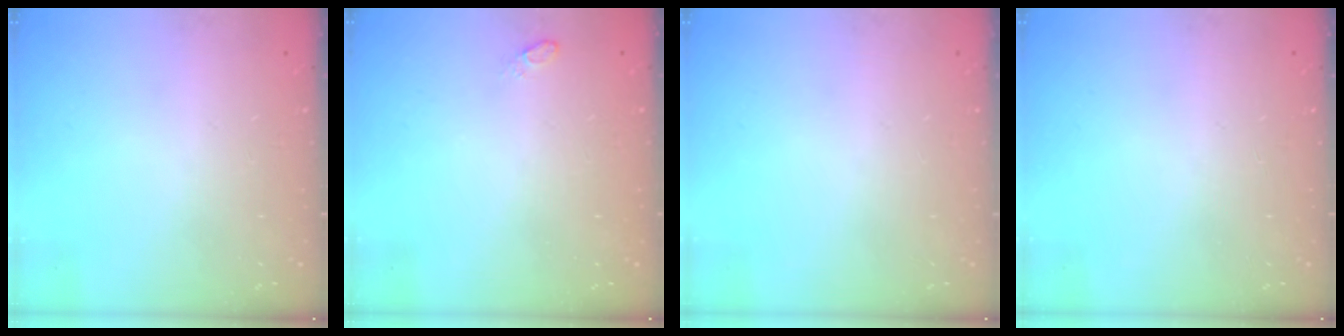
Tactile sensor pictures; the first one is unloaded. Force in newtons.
{"total": 4.0, "press": 3.7, "slide": 1.5}
{"total": 0.0}
{"total": 0.0}